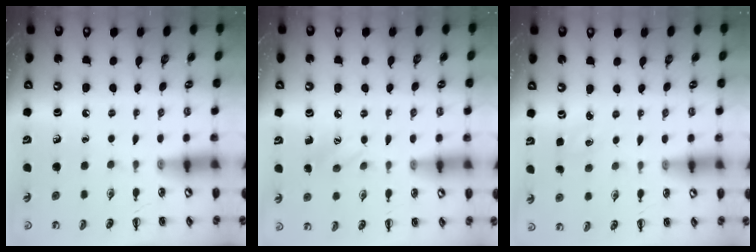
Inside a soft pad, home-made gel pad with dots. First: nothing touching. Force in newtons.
{"total": 7.0, "press": 6.8, "slide": 1.5}
{"total": 1.5, "press": 1.4, "slide": 0.4}